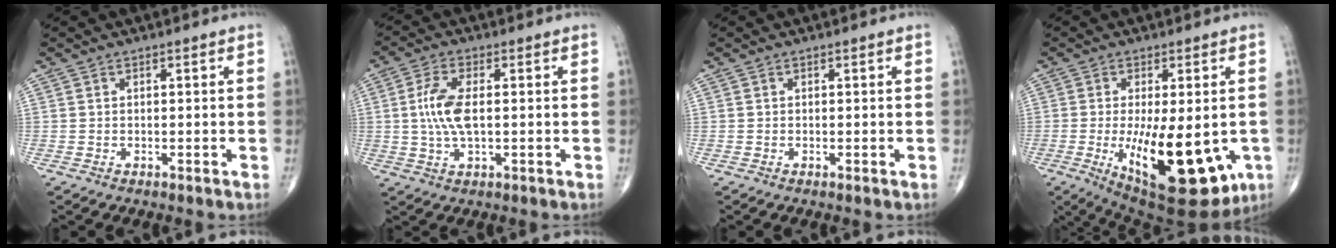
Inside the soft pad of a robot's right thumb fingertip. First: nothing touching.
{"total": 7.4, "force": [0.3, 3.1, 6.7], "torque": [-0.153, 0.003, 0.004]}
{"total": 0.0}
{"total": 19.5, "force": [-4.8, 7.7, 17.3], "torque": [-0.244, -0.029, -0.047]}